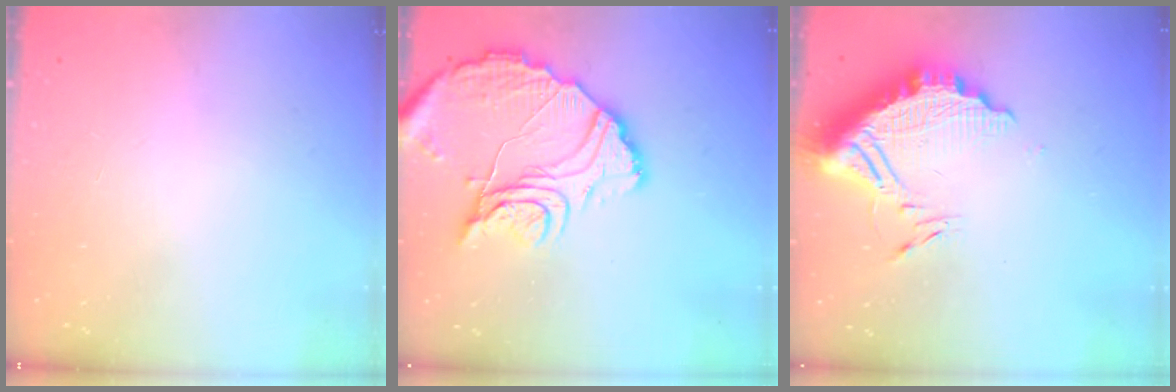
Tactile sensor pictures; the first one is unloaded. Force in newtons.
{"total": 15.8, "press": 15.7, "slide": 1.4}
{"total": 14.5, "press": 14.4, "slide": 1.1}